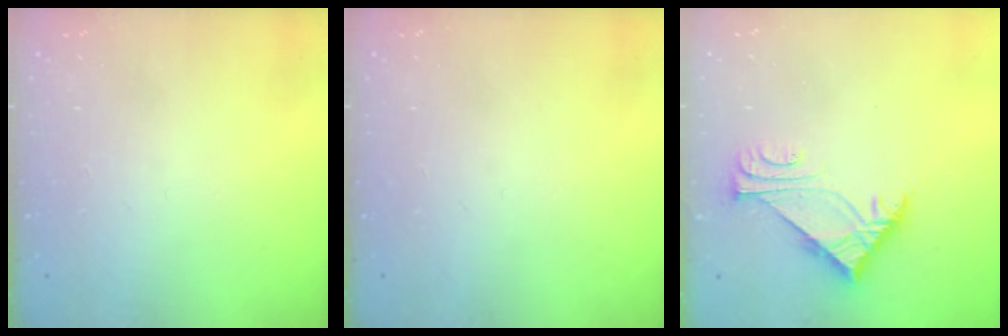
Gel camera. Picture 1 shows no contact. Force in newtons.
{"total": 0.0}
{"total": 6.5, "press": 6.4, "slide": 1.2}